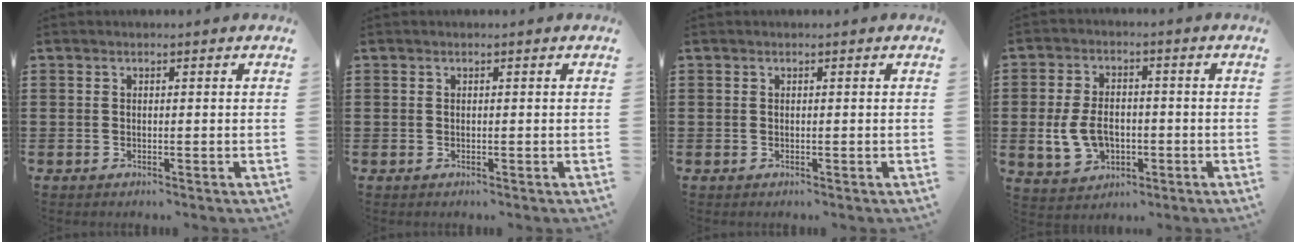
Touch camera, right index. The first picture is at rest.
{"total": 0.0}
{"total": 0.0}
{"total": 6.6, "force": [-1.3, 4.7, 4.4], "torque": [-0.104, 0.004, -0.027]}